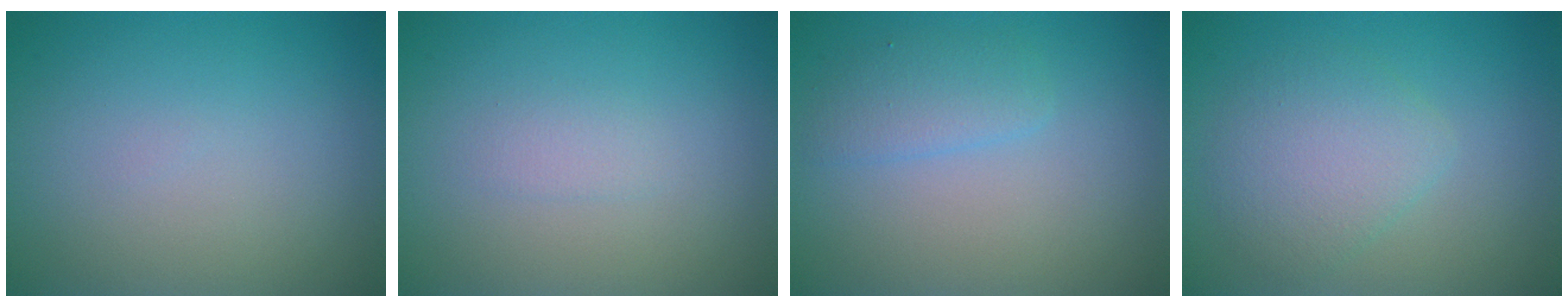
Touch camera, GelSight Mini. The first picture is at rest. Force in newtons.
{"total": 0.9, "press": 0.9, "slide": 0.0}
{"total": 1.9, "press": 1.9, "slide": 0.1}
{"total": 3.4, "press": 3.4, "slide": 0.1}